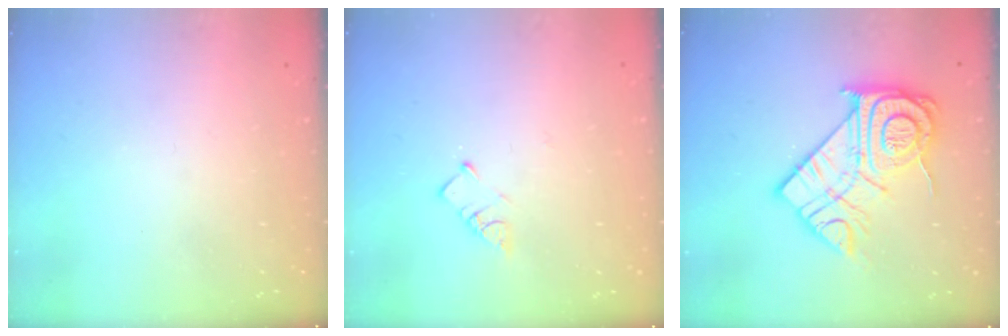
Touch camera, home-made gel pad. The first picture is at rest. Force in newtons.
{"total": 2.9, "press": 2.9, "slide": 0.2}
{"total": 19.5, "press": 19.4, "slide": 1.6}